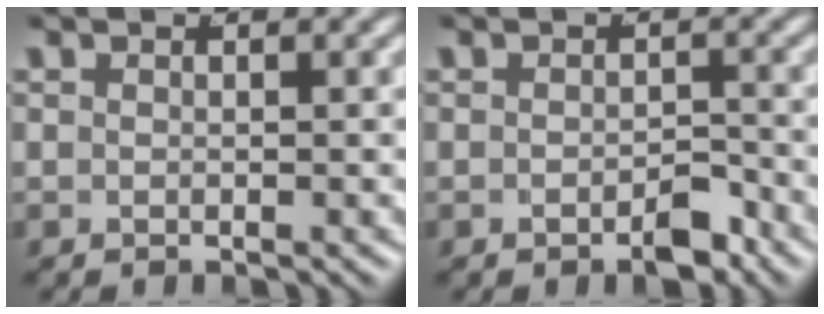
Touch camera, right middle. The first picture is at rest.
{"total": 1.7, "force": [-1.4, 0.5, 0.9], "torque": [-0.007, -0.002, -0.025]}